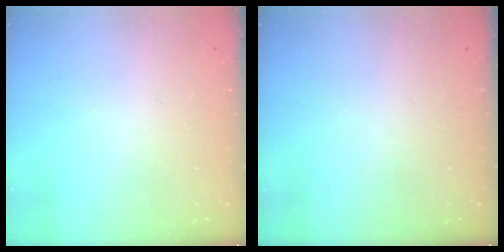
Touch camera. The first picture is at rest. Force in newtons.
{"total": 0.0}